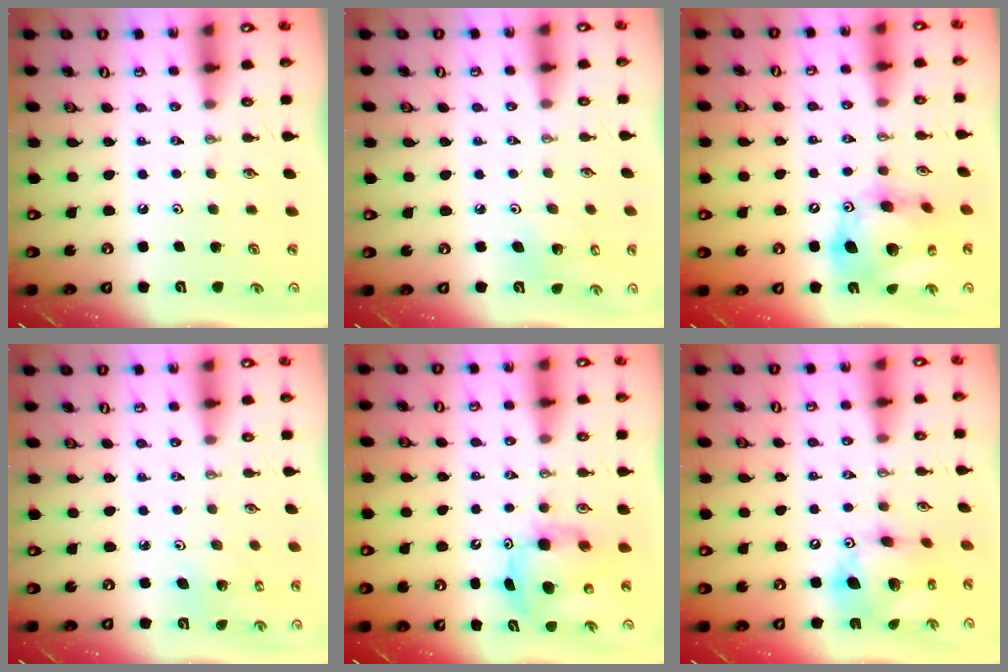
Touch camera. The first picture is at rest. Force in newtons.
{"total": 3.9, "press": 3.7, "slide": 1.3}
{"total": 18.7, "press": 18.5, "slide": 2.3}
{"total": 3.2, "press": 3.2, "slide": 0.3}
{"total": 8.8, "press": 8.8, "slide": 0.6}
{"total": 15.1, "press": 15.0, "slide": 1.6}